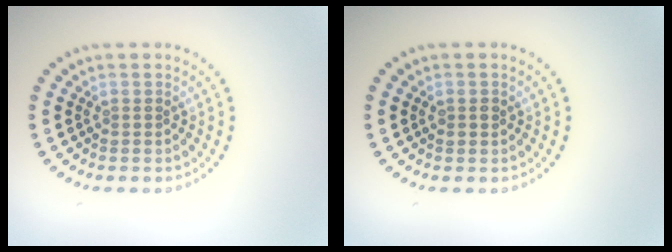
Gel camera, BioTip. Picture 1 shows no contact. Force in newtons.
{"total": 0.9, "press": 0.9, "slide": 0.1}